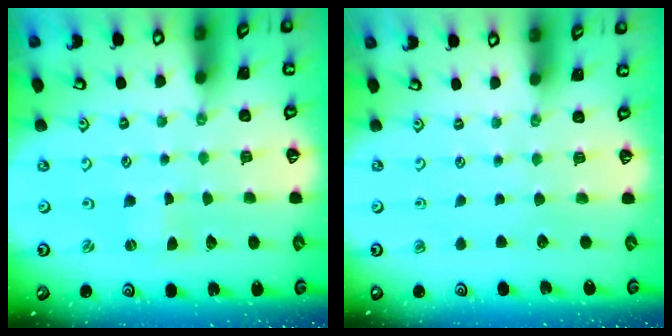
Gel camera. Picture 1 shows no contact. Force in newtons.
{"total": 0.0}